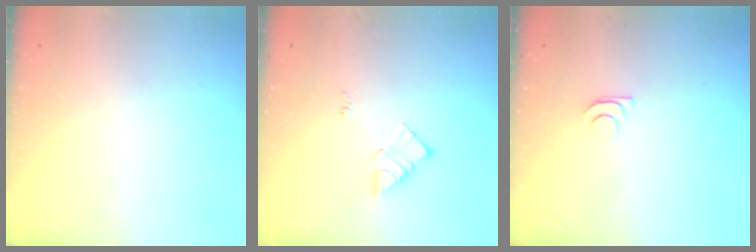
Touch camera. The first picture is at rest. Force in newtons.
{"total": 7.4, "press": 7.4, "slide": 0.2}
{"total": 4.1, "press": 4.1, "slide": 0.5}